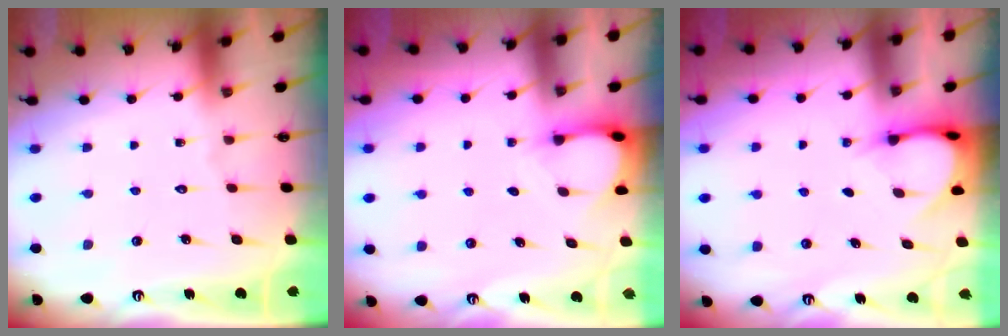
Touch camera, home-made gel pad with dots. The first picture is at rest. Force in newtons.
{"total": 3.5, "press": 3.5, "slide": 0.2}
{"total": 3.9, "press": 3.9, "slide": 0.3}